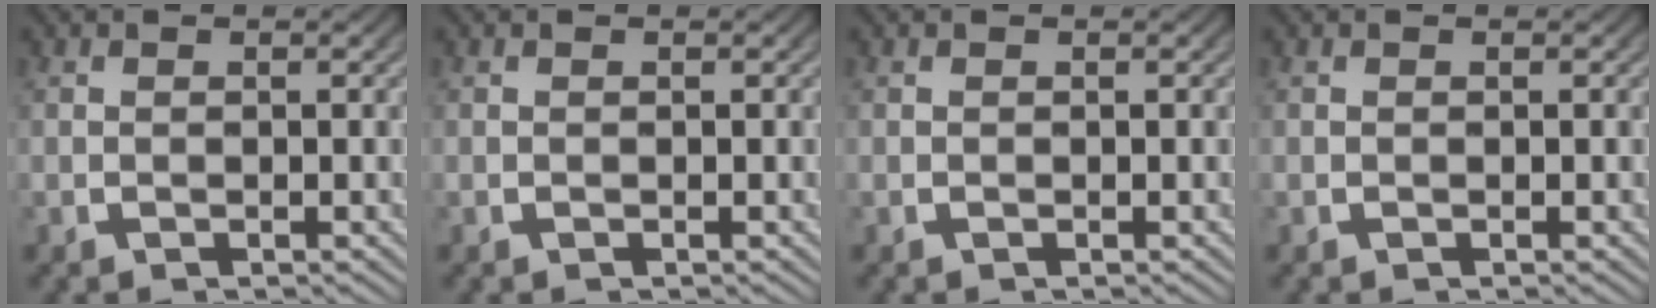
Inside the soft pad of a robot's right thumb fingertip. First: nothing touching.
{"total": 0.0}
{"total": 0.0}
{"total": 0.0}